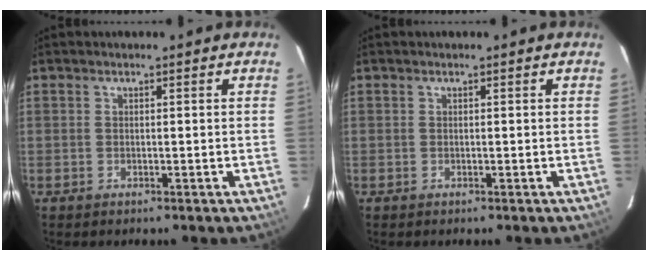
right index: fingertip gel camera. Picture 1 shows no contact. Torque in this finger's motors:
{"motor_torque": [0.00, 0.00, 0.00, 0.00]}